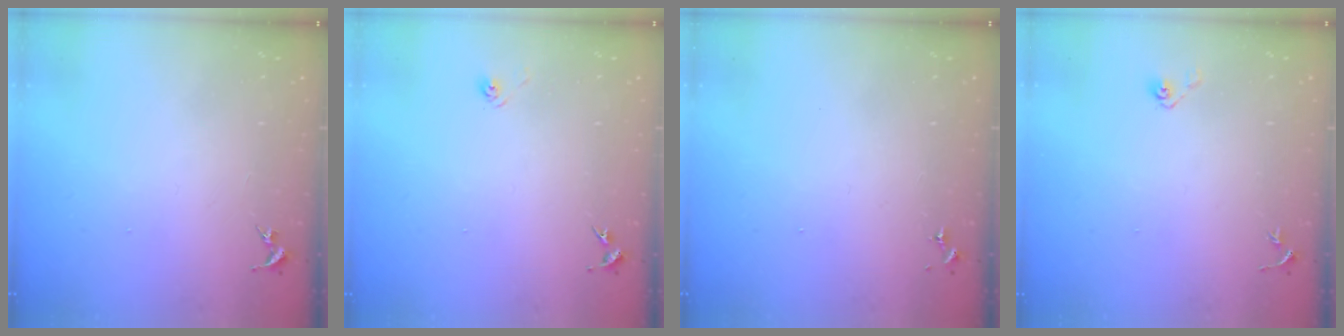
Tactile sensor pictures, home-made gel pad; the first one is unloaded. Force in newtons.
{"total": 3.2, "press": 2.7, "slide": 1.7}
{"total": 0.0}
{"total": 3.6, "press": 2.9, "slide": 2.0}